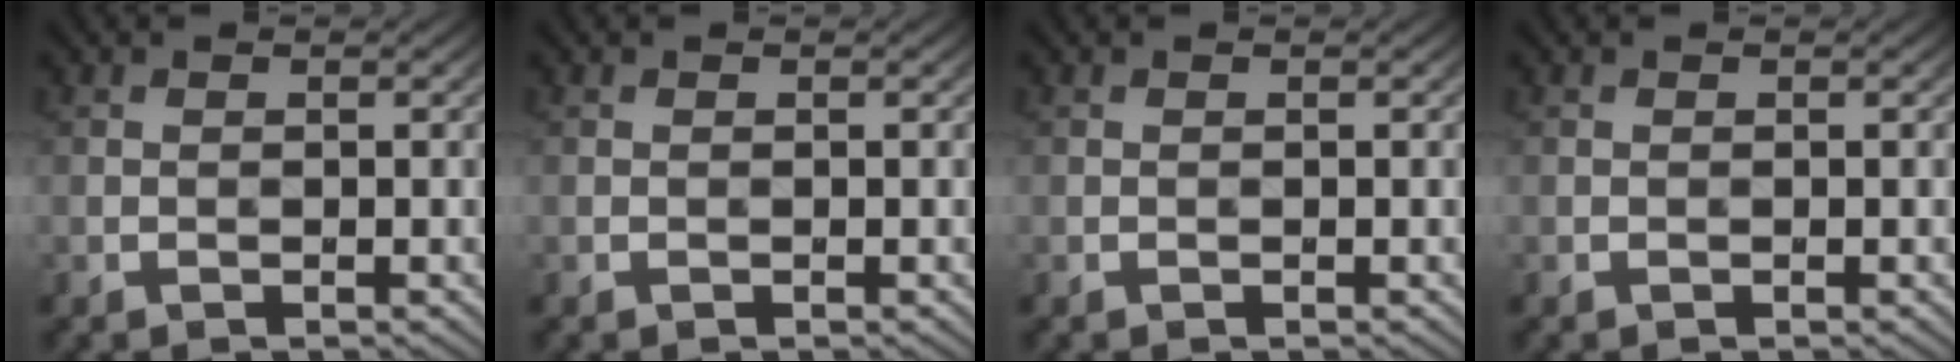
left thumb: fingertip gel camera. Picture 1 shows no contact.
{"total": 0.0}
{"total": 0.0}
{"total": 0.0}